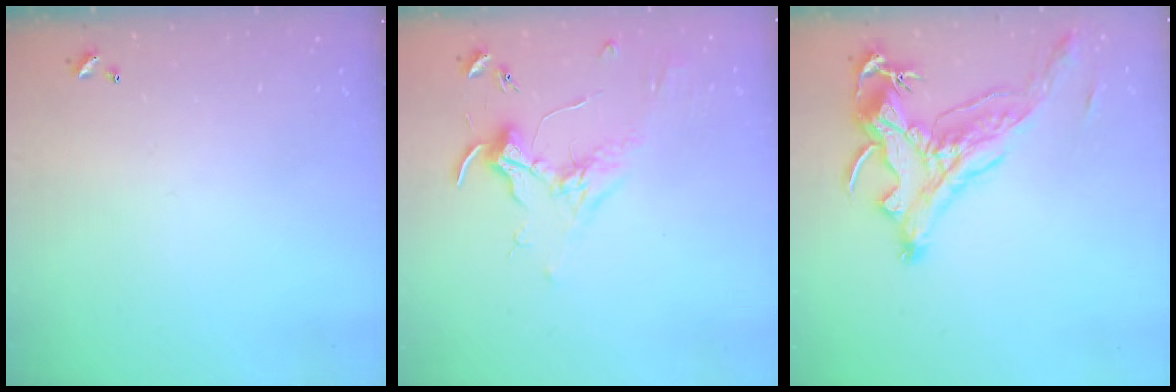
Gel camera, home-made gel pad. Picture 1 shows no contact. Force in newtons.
{"total": 1.7, "press": 1.6, "slide": 0.7}
{"total": 2.9, "press": 2.5, "slide": 1.3}